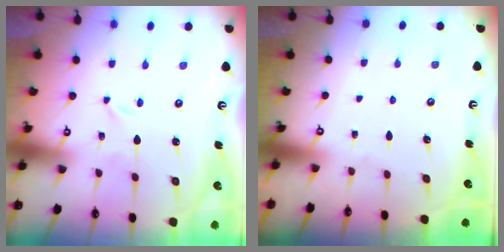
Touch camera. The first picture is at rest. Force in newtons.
{"total": 0.0}